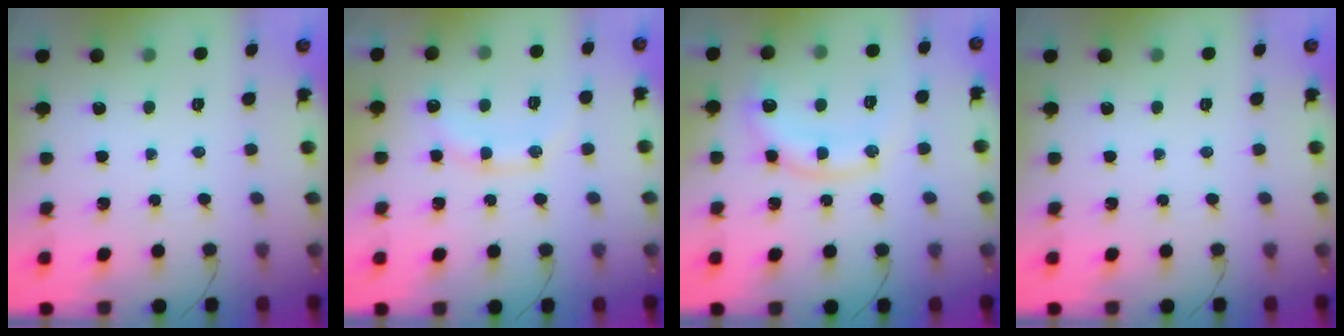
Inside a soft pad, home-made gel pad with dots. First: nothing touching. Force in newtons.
{"total": 12.9, "press": 12.9, "slide": 1.0}
{"total": 11.9, "press": 11.9, "slide": 1.0}
{"total": 0.0}